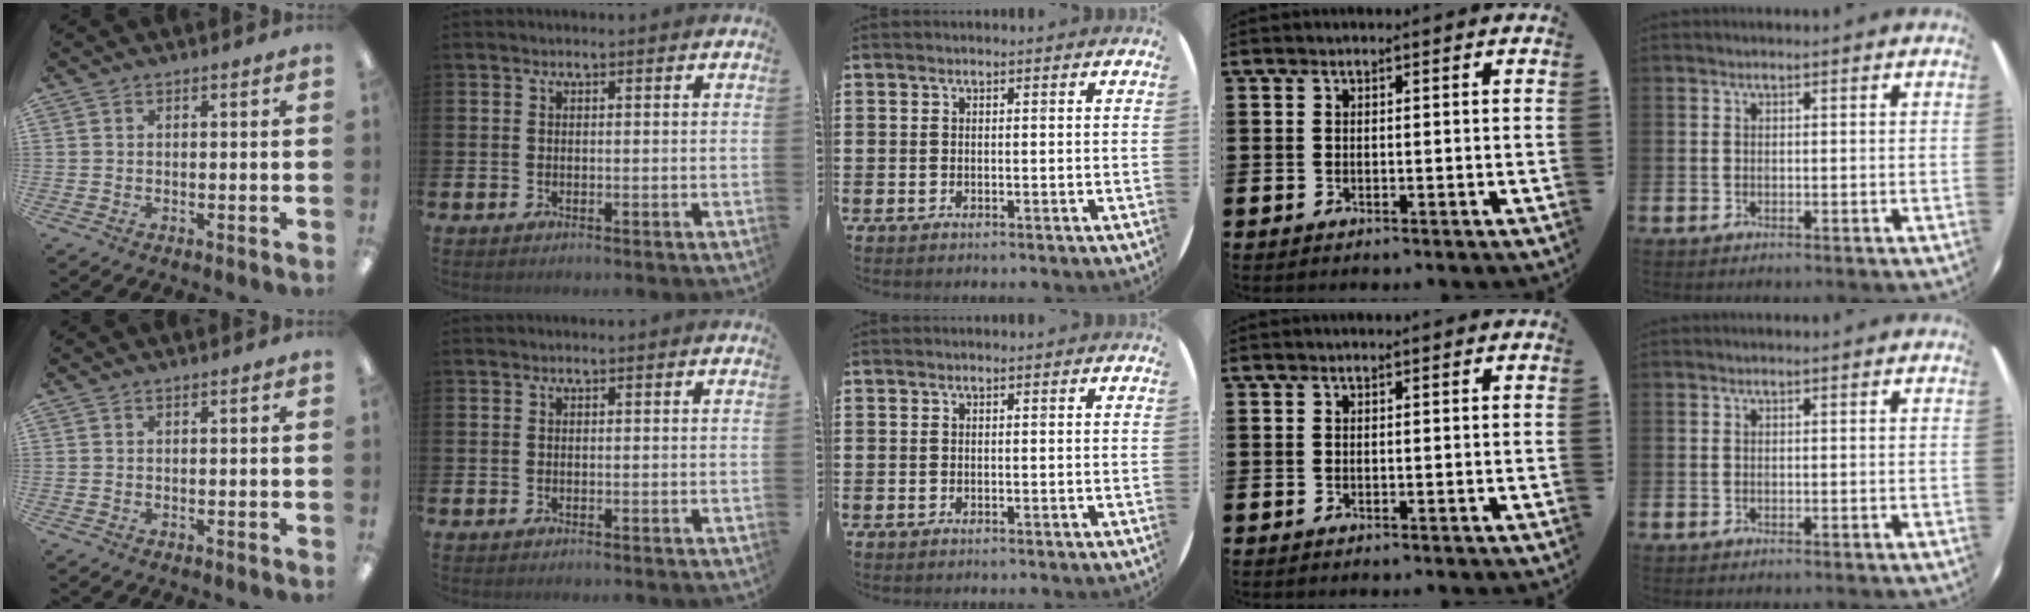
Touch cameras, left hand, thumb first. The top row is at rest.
{}